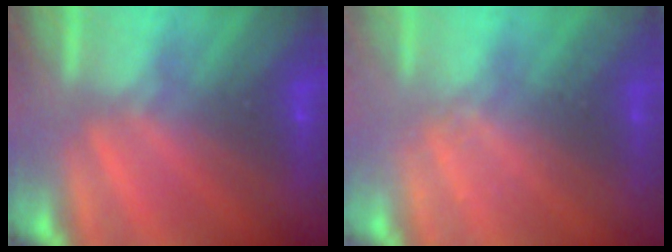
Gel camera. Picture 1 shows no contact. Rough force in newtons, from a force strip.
{"total": 2.2}